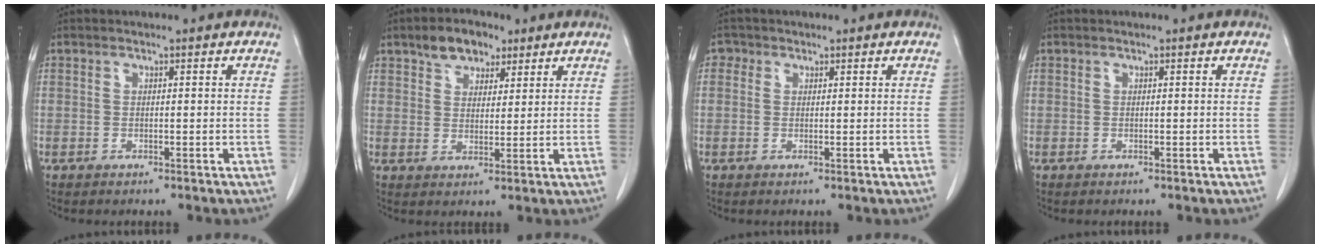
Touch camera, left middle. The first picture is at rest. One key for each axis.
{"total": 6.0, "fx": 4.0, "fy": 3.4, "fz": 2.8, "tx": -0.045, "ty": 0.013, "tz": 0.071}
{"total": 1.4, "fx": 0.7, "fy": 1.2, "fz": 0.3, "tx": 0.003, "ty": 0.002, "tz": 0.007}
{"total": 0.0}